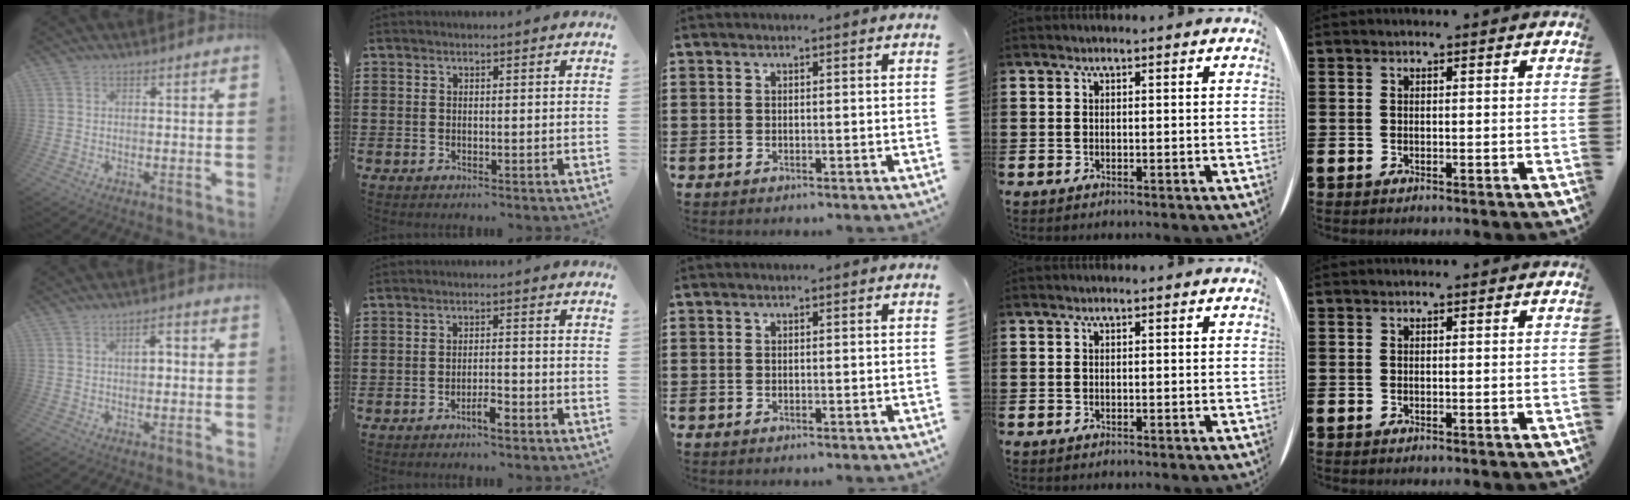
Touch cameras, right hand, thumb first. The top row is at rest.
{"thumb": {"total": 3.9, "force": [0.1, 2.0, 3.3], "torque": [-0.043, 0.005, -0.006]}, "index": {"total": 2.9, "force": [-2.0, 0.8, 1.9], "torque": [-0.032, 0.007, -0.037]}}